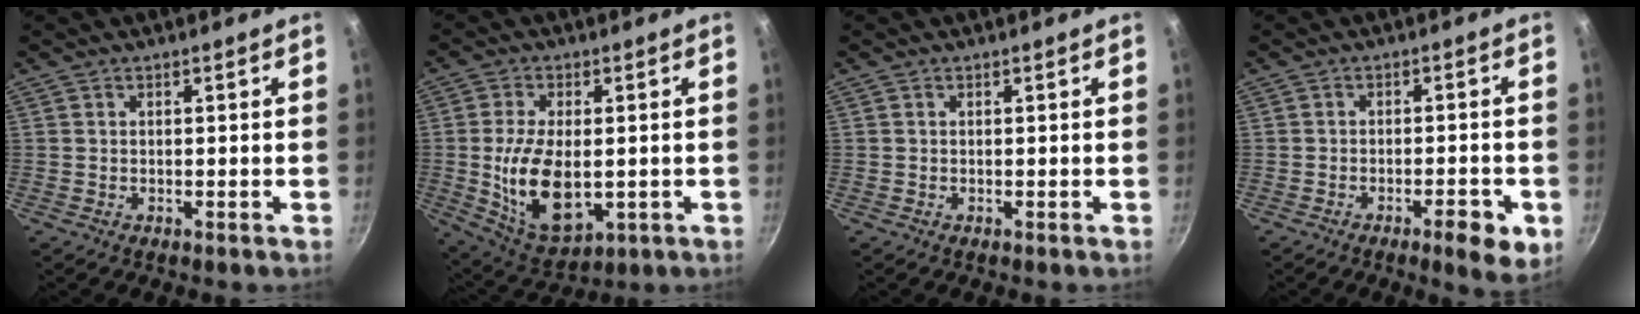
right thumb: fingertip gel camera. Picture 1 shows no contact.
{"total": 13.9, "force": [-1.1, 7.5, 11.7], "torque": [-0.207, -0.012, 0.000]}
{"total": 0.0}
{"total": 6.4, "force": [-2.9, 1.7, 5.4], "torque": [-0.071, 0.005, -0.039]}